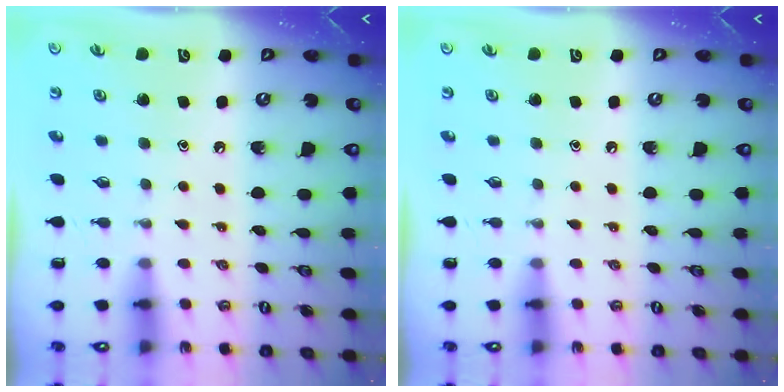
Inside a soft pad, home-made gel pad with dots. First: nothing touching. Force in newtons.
{"total": 0.0}